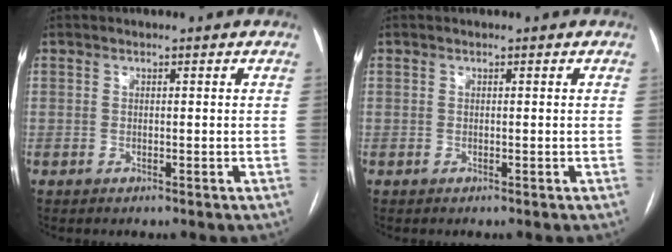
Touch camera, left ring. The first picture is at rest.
{"total": 0.0}